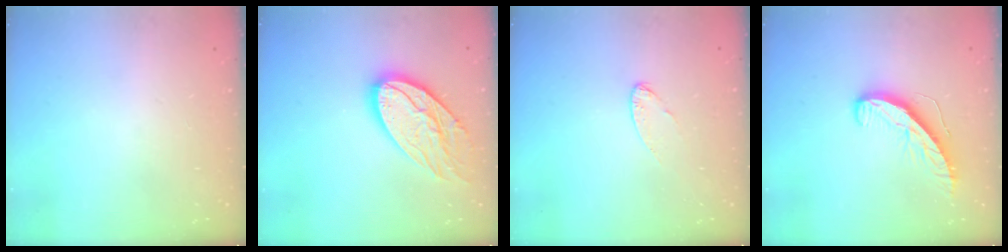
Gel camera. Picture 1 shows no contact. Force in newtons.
{"total": 17.3, "press": 17.3, "slide": 1.4}
{"total": 4.8, "press": 4.8, "slide": 0.4}
{"total": 9.3, "press": 9.3, "slide": 0.2}